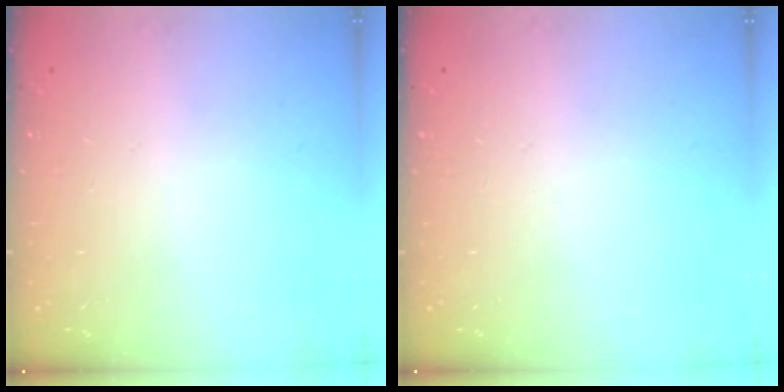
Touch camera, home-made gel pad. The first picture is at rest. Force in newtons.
{"total": 0.0}